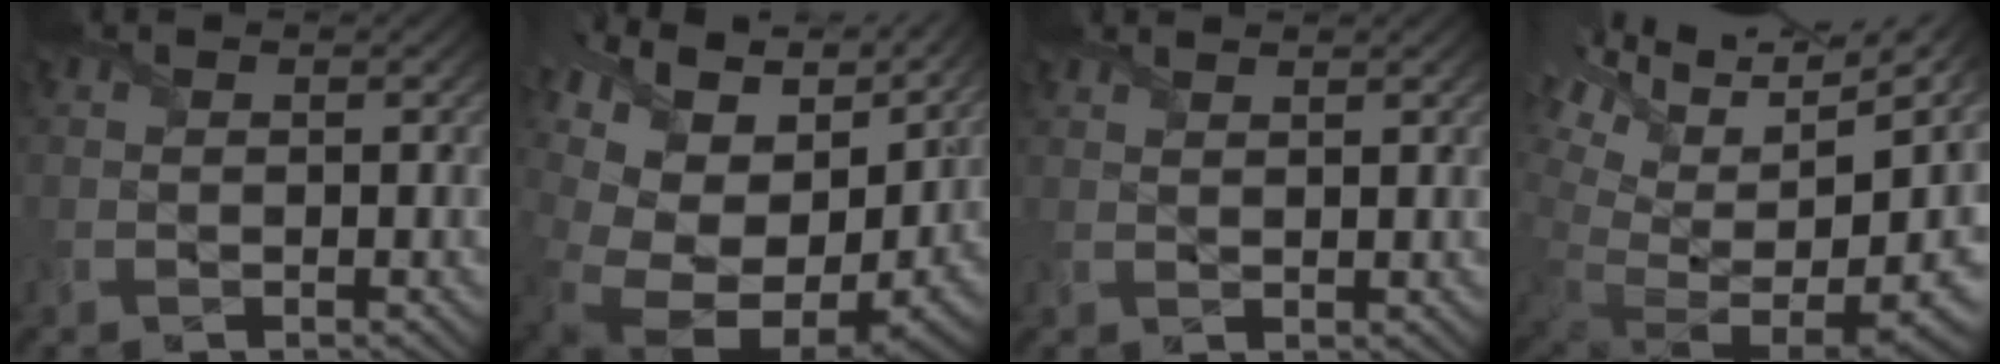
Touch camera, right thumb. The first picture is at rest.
{"total": 17.6, "force": [3.8, 11.8, 12.5], "torque": [-0.231, -0.007, 0.122]}
{"total": 1.5, "force": [1.4, -0.2, 0.4], "torque": [-0.011, 0.000, 0.031]}
{"total": 17.2, "force": [4.1, 9.6, 13.7], "torque": [-0.265, 0.021, 0.110]}